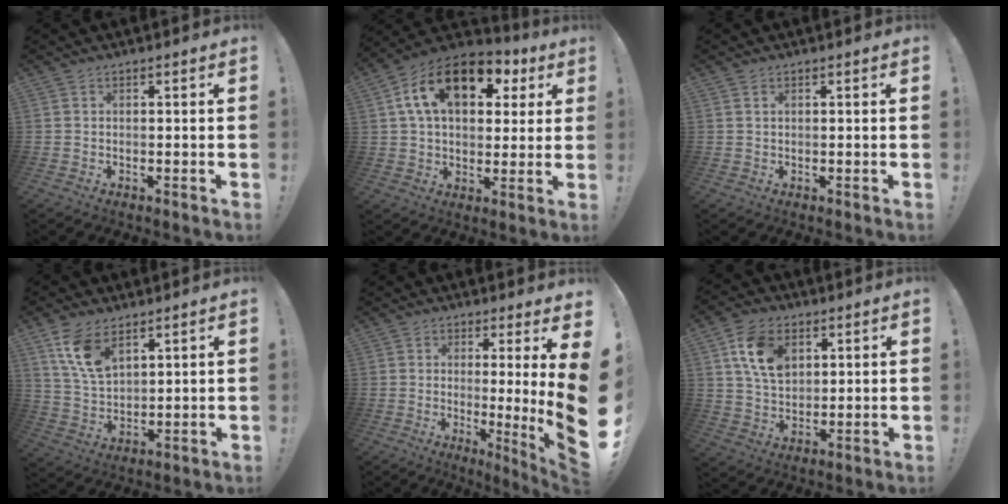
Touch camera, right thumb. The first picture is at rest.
{"total": 18.2, "force": [7.3, 11.3, 12.3], "torque": [-0.193, -0.015, 0.127]}
{"total": 0.9, "force": [0.6, 0.3, 0.6], "torque": [-0.005, -0.003, 0.009]}
{"total": 10.7, "force": [6.8, 5.3, 6.3], "torque": [-0.122, -0.030, 0.131]}
{"total": 10.0, "force": [1.5, -1.0, 9.8], "torque": [-0.126, -0.058, 0.016]}
{"total": 12.9, "force": [5.6, 8.7, 7.7], "torque": [-0.122, -0.006, 0.109]}